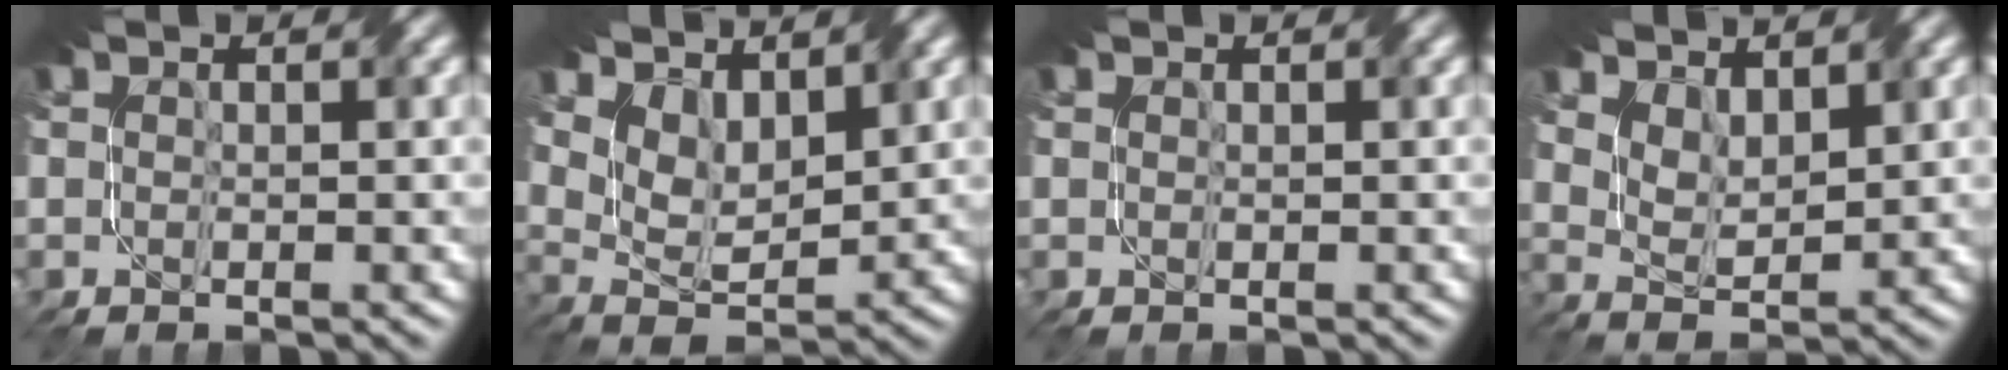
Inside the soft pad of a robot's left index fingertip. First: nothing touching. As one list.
[{"total": 5.4, "force": [3.7, 2.7, 2.9], "torque": [-0.069, 0.004, 0.064]}, {"total": 0.0}, {"total": 3.6, "force": [2.8, 1.5, 1.6], "torque": [-0.041, 0.000, 0.052]}]